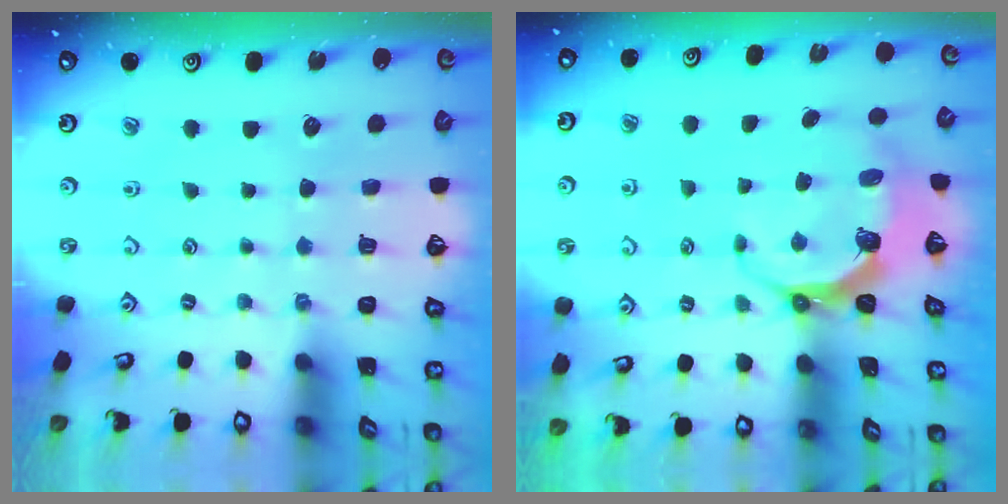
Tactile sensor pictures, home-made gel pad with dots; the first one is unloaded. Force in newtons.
{"total": 8.1, "press": 6.8, "slide": 4.4}